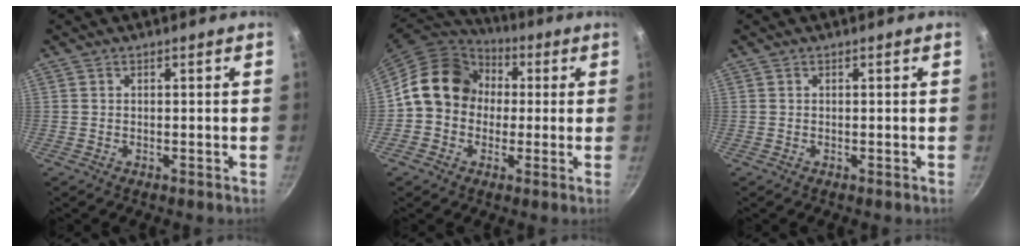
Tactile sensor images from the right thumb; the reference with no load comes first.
{"total": 14.3, "force": [1.2, 12.2, 7.4], "torque": [-0.083, 0.032, 0.001]}
{"total": 0.0}